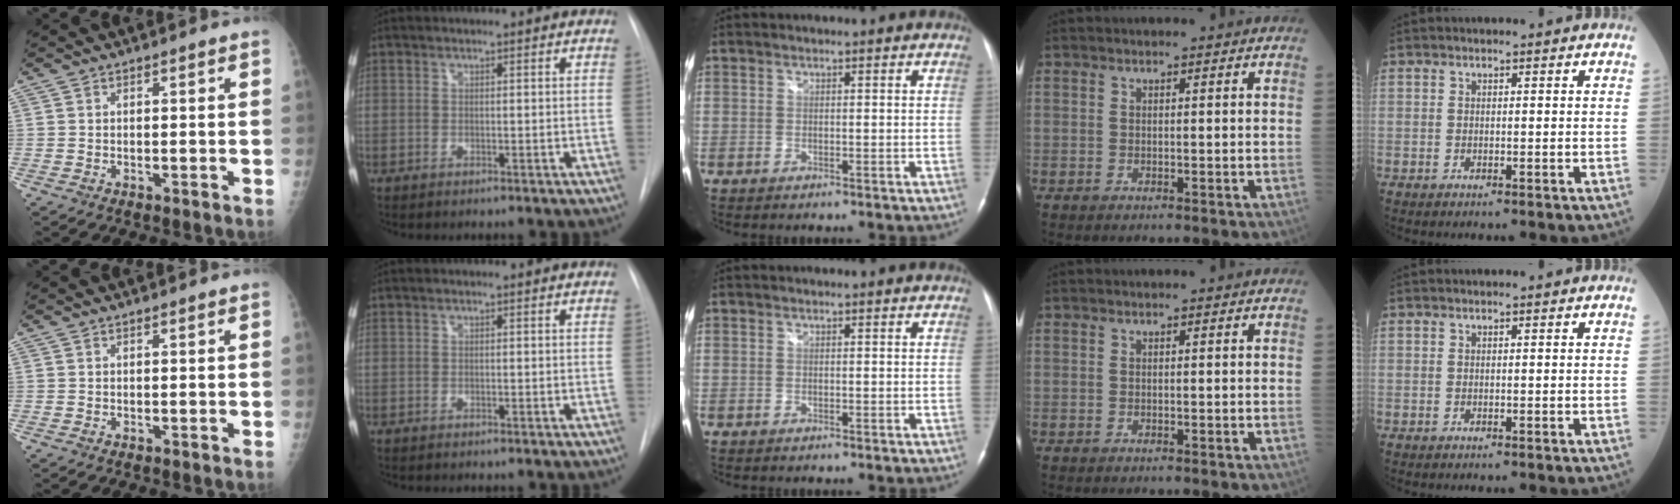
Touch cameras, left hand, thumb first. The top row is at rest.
{}